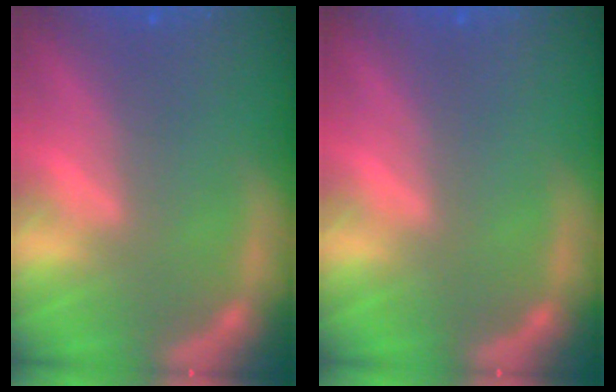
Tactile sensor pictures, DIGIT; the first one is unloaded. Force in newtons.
{"total": 0.0}